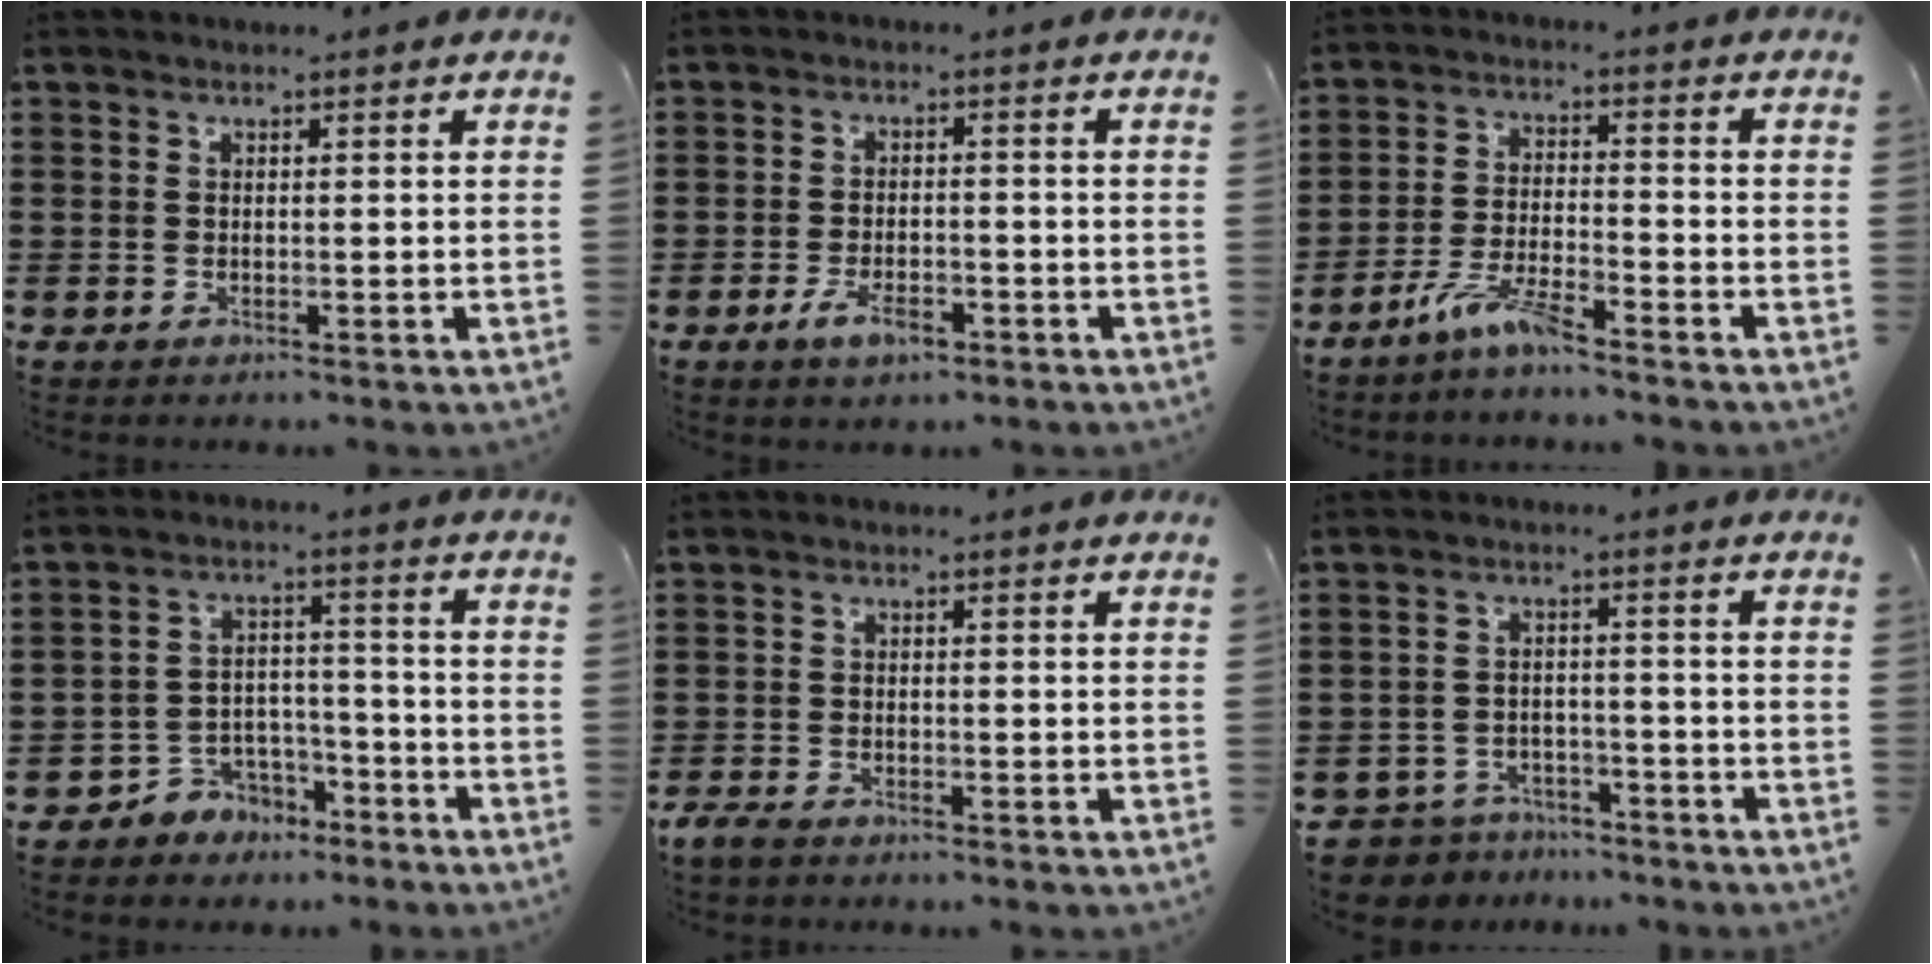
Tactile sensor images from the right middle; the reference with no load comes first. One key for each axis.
{"total": 4.2, "fx": -2.3, "fy": 1.8, "fz": 3.1, "tx": -0.064, "ty": -0.001, "tz": -0.044}
{"total": 6.0, "fx": -4.9, "fy": 0.7, "fz": 3.4, "tx": -0.081, "ty": -0.006, "tz": -0.096}
{"total": 4.6, "fx": -4.0, "fy": 2.3, "fz": 0.1, "tx": -0.013, "ty": 0.008, "tz": -0.082}
{"total": 1.8, "fx": -1.5, "fy": 0.6, "fz": 0.8, "tx": -0.032, "ty": -0.004, "tz": -0.034}
{"total": 4.1, "fx": -4.0, "fy": 0.9, "fz": -0.2, "tx": -0.020, "ty": -0.002, "tz": -0.089}